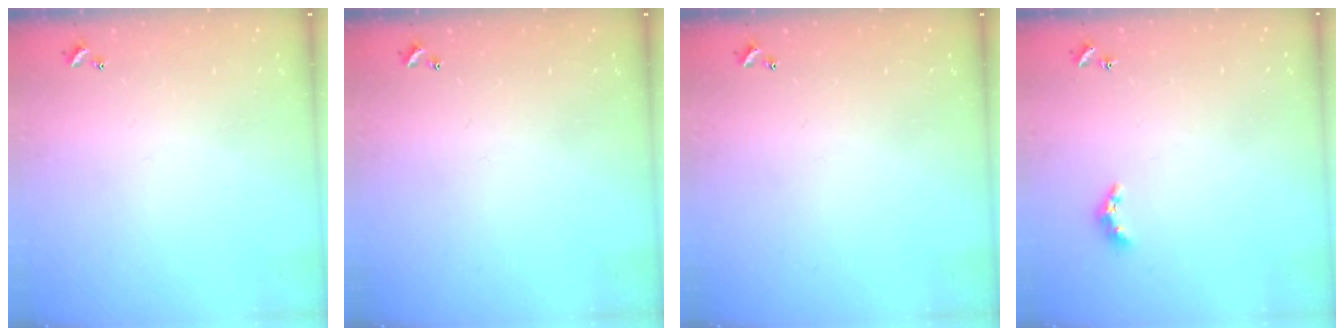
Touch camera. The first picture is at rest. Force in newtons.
{"total": 0.0}
{"total": 0.0}
{"total": 3.3, "press": 3.3, "slide": 0.6}